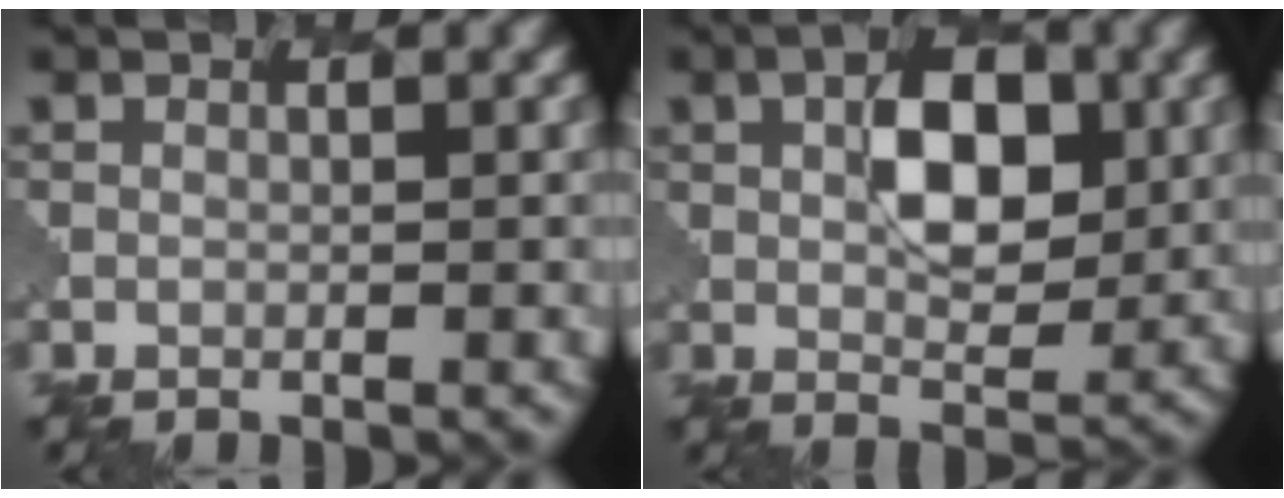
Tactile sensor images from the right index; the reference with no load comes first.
{"total": 5.9, "force": [1.4, 3.2, 4.7], "torque": [-0.066, 0.002, 0.021]}